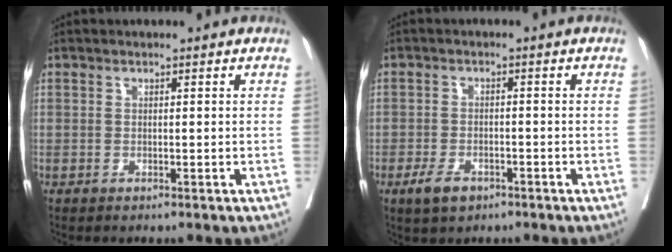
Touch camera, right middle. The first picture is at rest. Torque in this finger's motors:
{"motor_torque": [0.49, -0.36, 0.09, 0.03]}